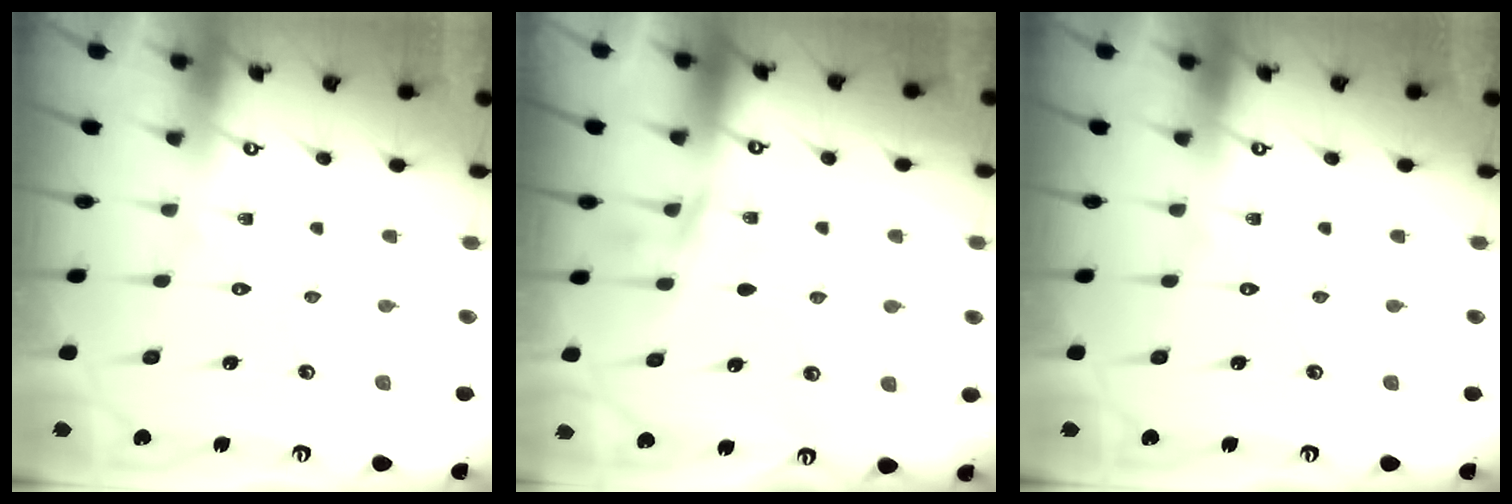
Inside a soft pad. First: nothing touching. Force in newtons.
{"total": 6.2, "press": 6.0, "slide": 1.6}
{"total": 0.0}